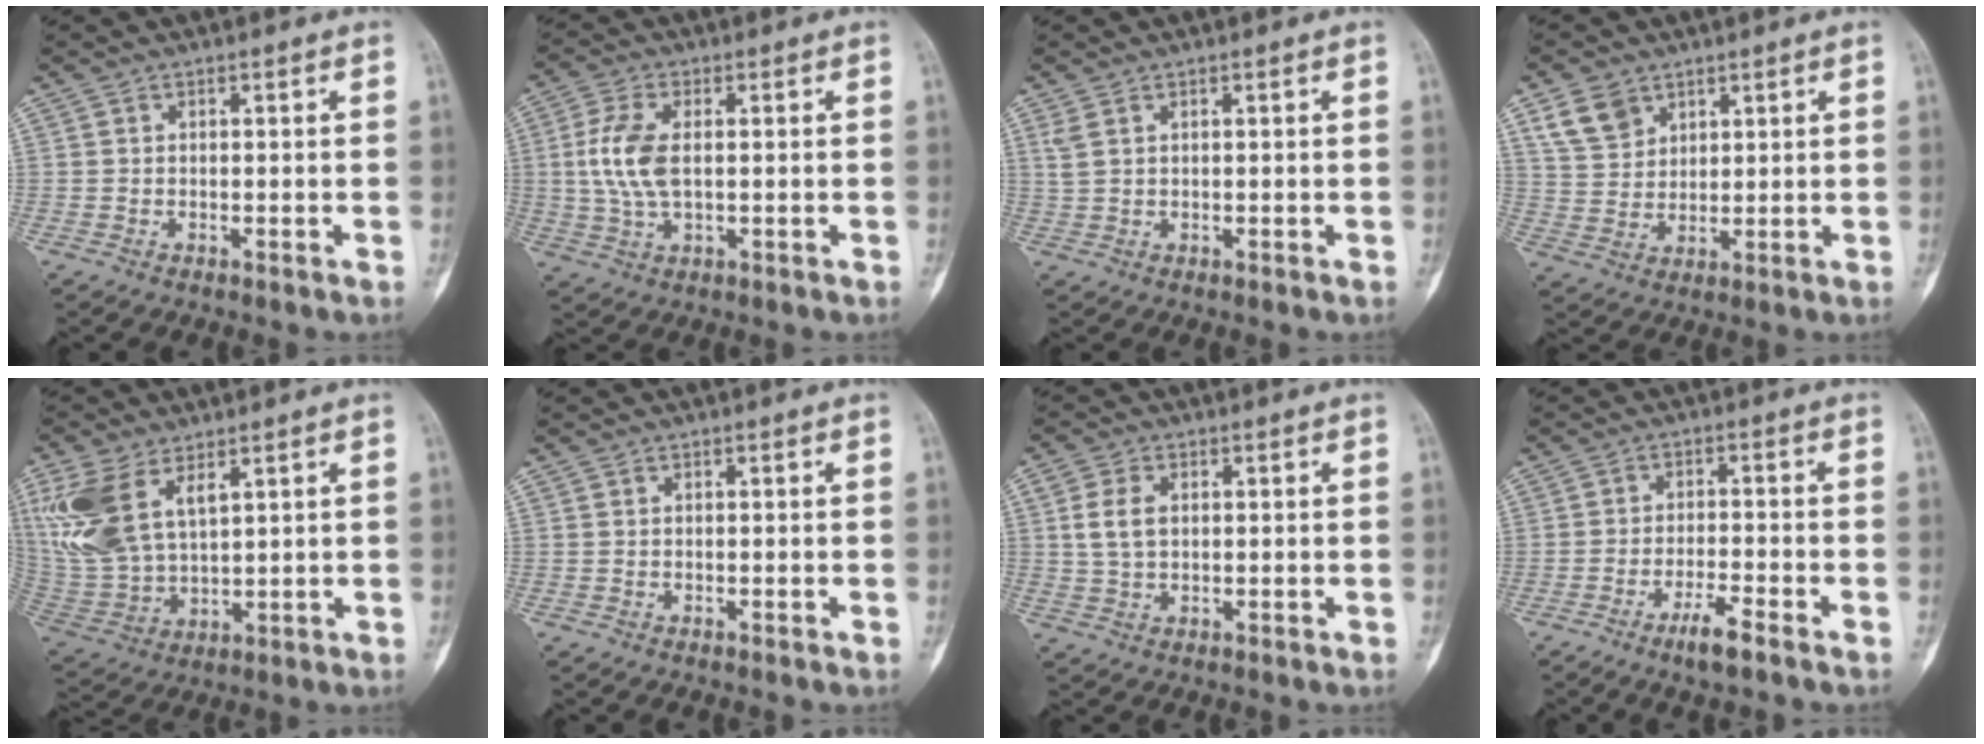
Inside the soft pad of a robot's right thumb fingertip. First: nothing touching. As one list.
[{"total": 8.2, "force": [0.6, 4.3, 7.0], "torque": [-0.165, 0.002, 0.014]}, {"total": 2.1, "force": [1.1, 1.1, 1.3], "torque": [-0.028, 0.009, 0.032]}, {"total": 7.0, "force": [4.1, 4.9, 2.8], "torque": [-0.037, -0.017, 0.087]}, {"total": 14.6, "force": [6.7, 7.9, 10.2], "torque": [-0.219, -0.012, 0.151]}, {"total": 0.0}, {"total": 5.1, "force": [0.9, 3.3, 3.7], "torque": [-0.077, 0.004, 0.019]}, {"total": 4.9, "force": [-3.3, 0.4, 3.6], "torque": [-0.074, 0.014, -0.062]}]